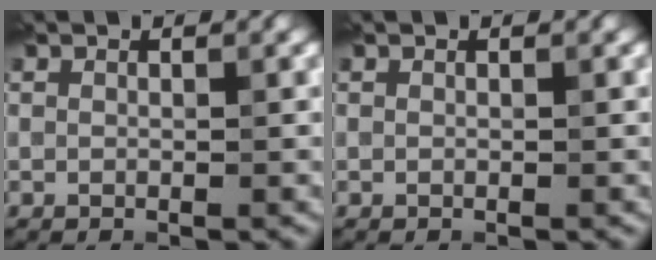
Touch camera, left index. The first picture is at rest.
{"total": 0.0}